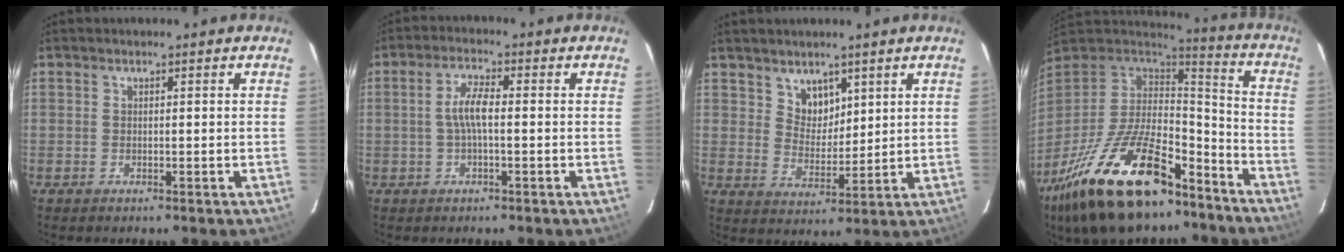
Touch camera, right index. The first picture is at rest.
{"total": 4.5, "force": [-0.3, 1.1, 4.4], "torque": [-0.087, 0.009, -0.006]}
{"total": 5.3, "force": [3.5, 3.7, 1.5], "torque": [-0.017, 0.004, 0.070]}
{"total": 29.1, "force": [-18.7, 12.0, 18.8], "torque": [-0.363, -0.022, -0.297]}